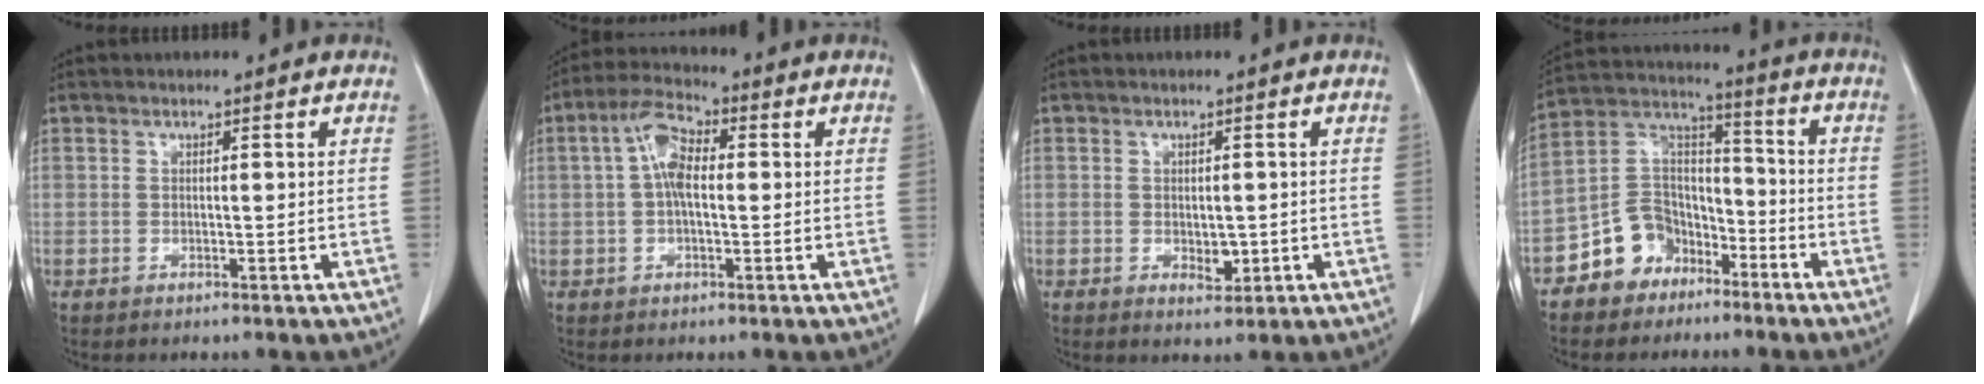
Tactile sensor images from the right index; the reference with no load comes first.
{"total": 6.6, "force": [0.7, 2.6, 6.0], "torque": [-0.127, 0.022, 0.007]}
{"total": 2.4, "force": [-0.3, 1.4, 1.9], "torque": [-0.024, -0.001, 0.004]}
{"total": 9.9, "force": [-6.2, 7.2, 2.7], "torque": [-0.058, 0.044, -0.114]}